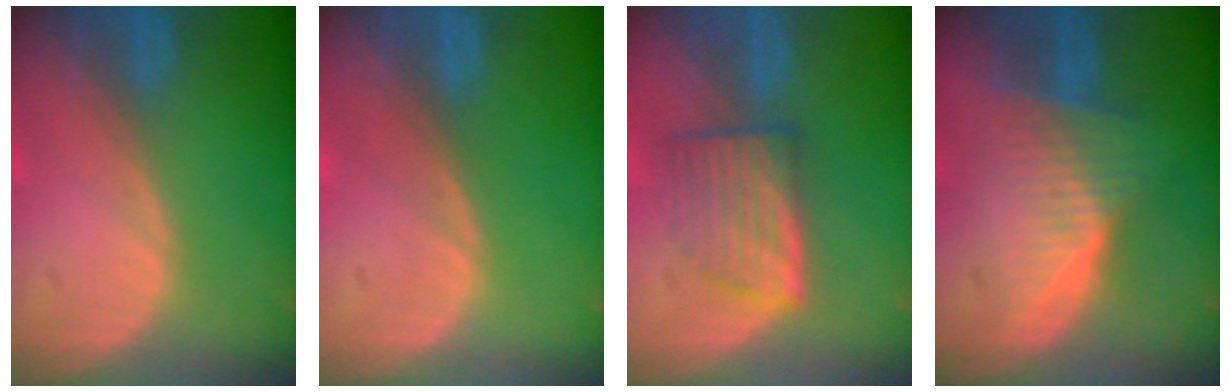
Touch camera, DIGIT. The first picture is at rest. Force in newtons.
{"total": 0.0}
{"total": 6.2, "press": 5.9, "slide": 1.8}
{"total": 7.7, "press": 6.9, "slide": 3.5}